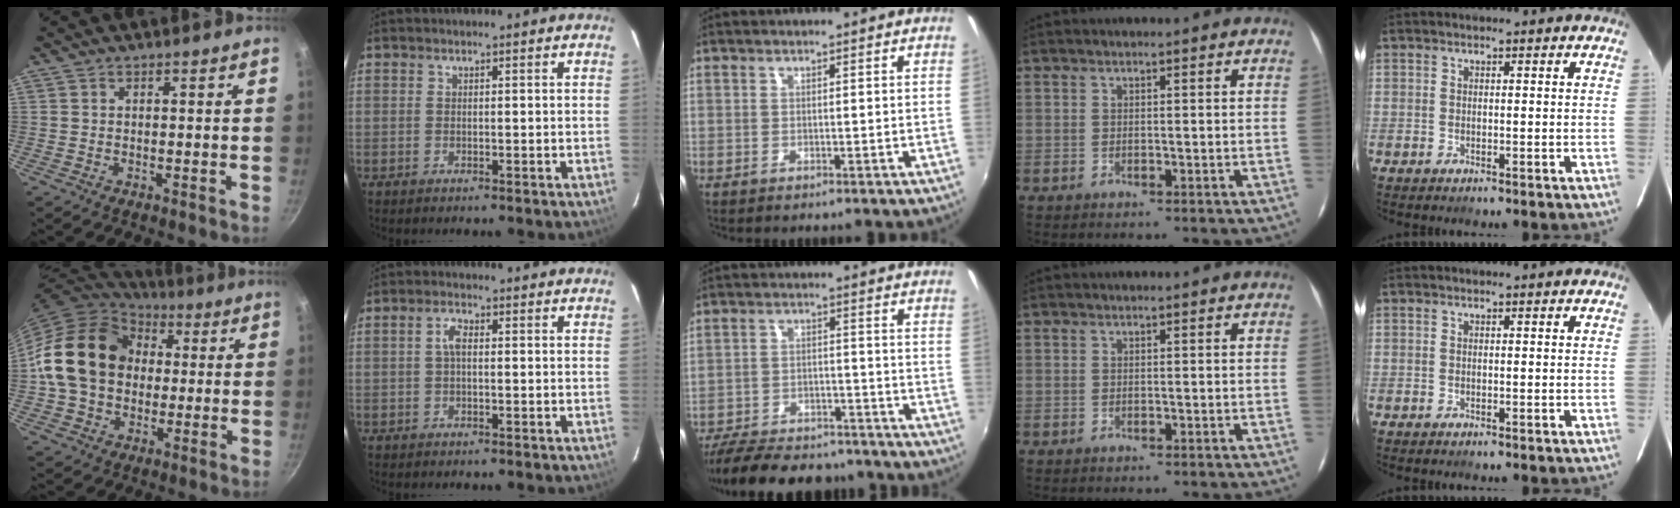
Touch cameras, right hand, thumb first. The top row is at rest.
{"thumb": {"total": 19.1, "force": [1.6, 15.0, 11.6], "torque": [-0.190, 0.035, 0.022]}, "index": {"total": 2.2, "force": [0.0, 1.0, 2.0], "torque": [-0.043, 0.008, 0.000]}, "middle": {"total": 20.3, "force": [-17.0, 7.2, 8.5], "torque": [-0.187, -0.008, -0.242]}}